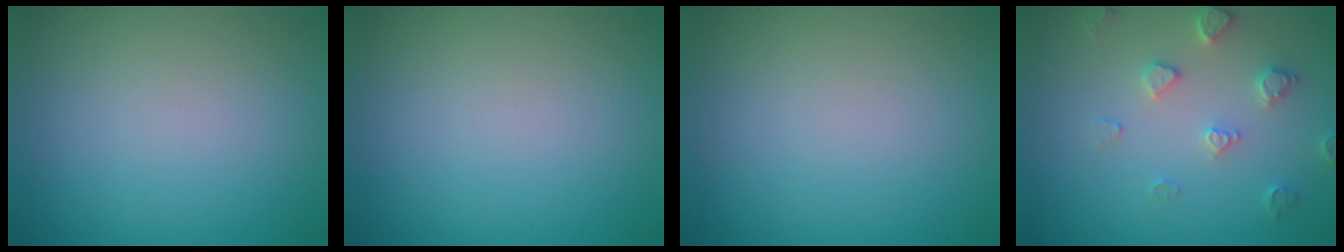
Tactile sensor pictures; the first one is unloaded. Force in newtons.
{"total": 0.0}
{"total": 0.0}
{"total": 2.5, "press": 2.4, "slide": 0.5}